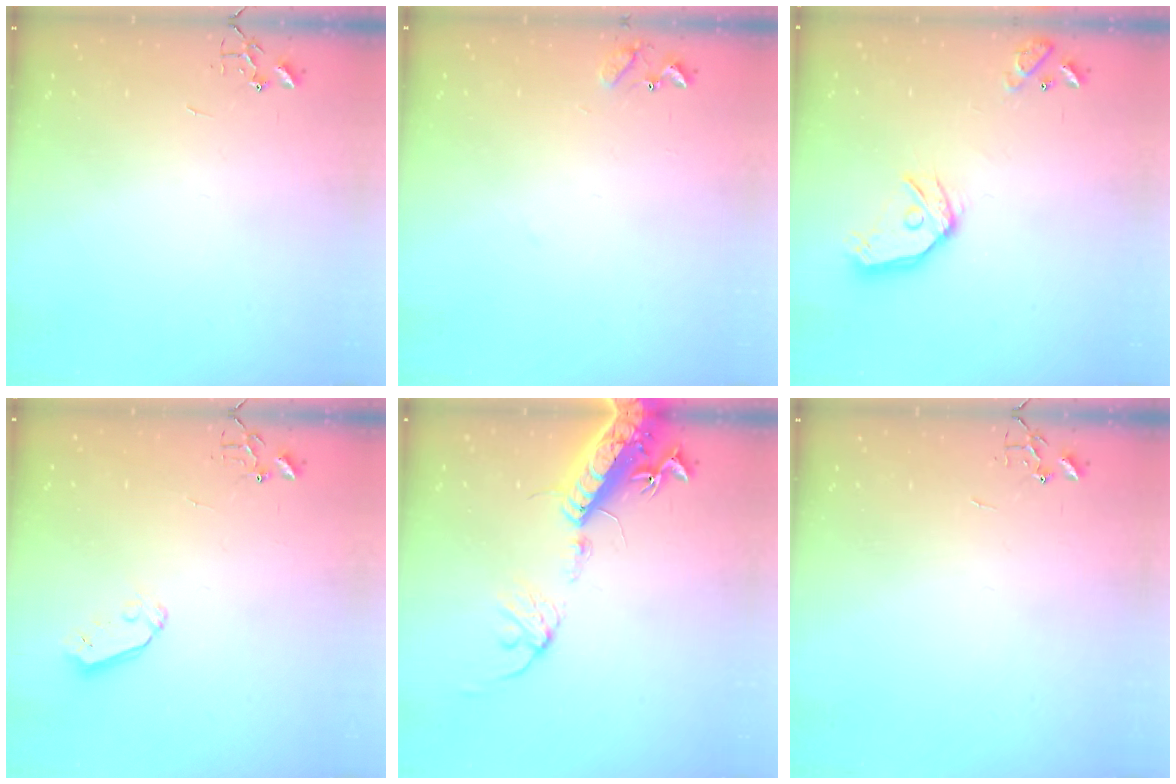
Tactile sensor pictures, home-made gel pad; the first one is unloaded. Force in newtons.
{"total": 8.4, "press": 8.4, "slide": 0.5}
{"total": 14.0, "press": 13.8, "slide": 1.9}
{"total": 5.2, "press": 5.1, "slide": 0.5}
{"total": 17.9, "press": 17.4, "slide": 4.2}
{"total": 0.0}